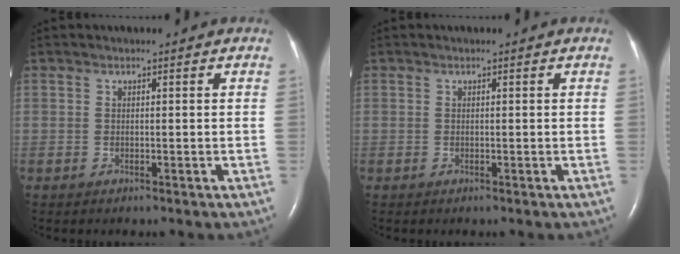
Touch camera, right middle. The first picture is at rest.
{"total": 0.0}